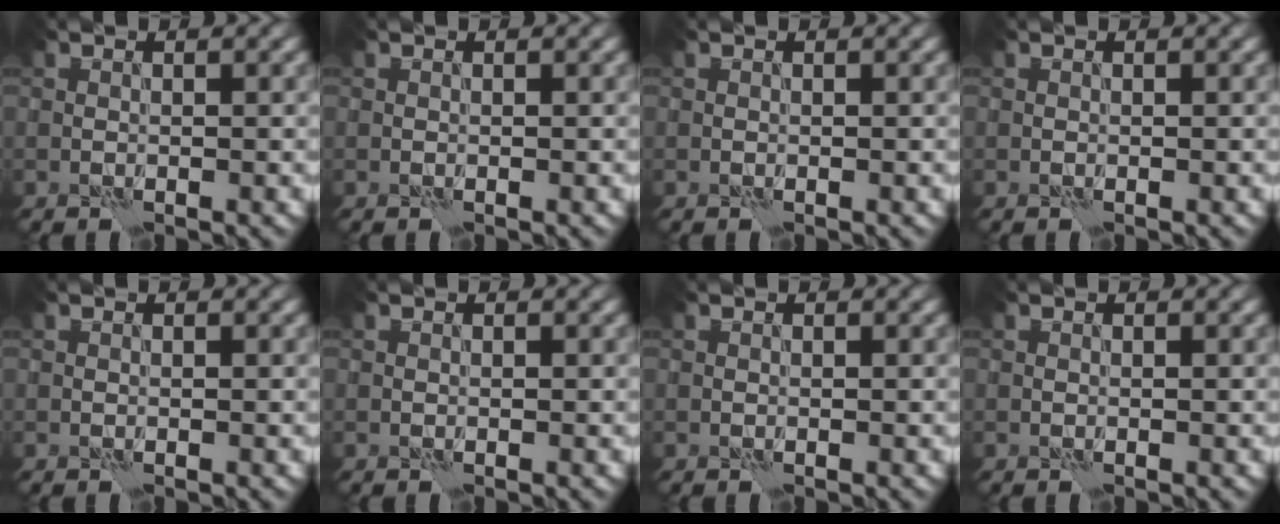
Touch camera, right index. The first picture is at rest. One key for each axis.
{"total": 0.0}
{"total": 0.0}
{"total": 0.0}
{"total": 0.0}
{"total": 0.0}
{"total": 0.0}
{"total": 0.0}